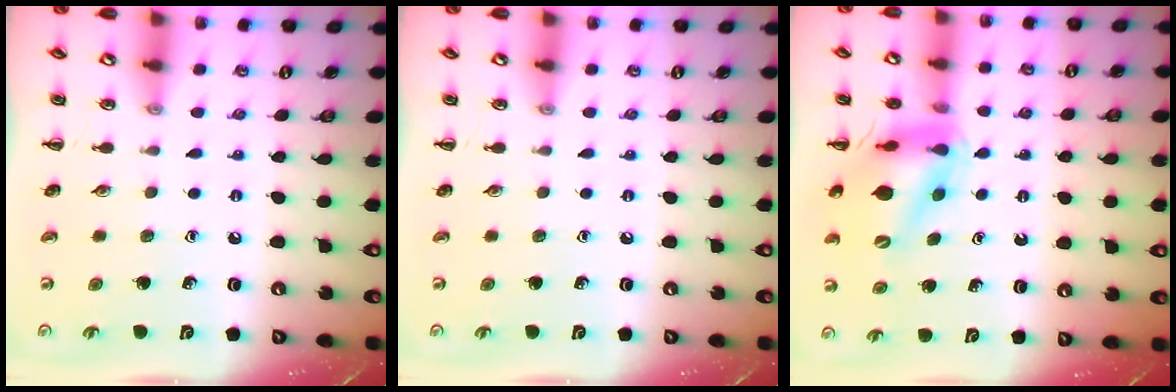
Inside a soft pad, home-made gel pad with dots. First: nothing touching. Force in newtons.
{"total": 0.0}
{"total": 13.8, "press": 13.3, "slide": 3.7}